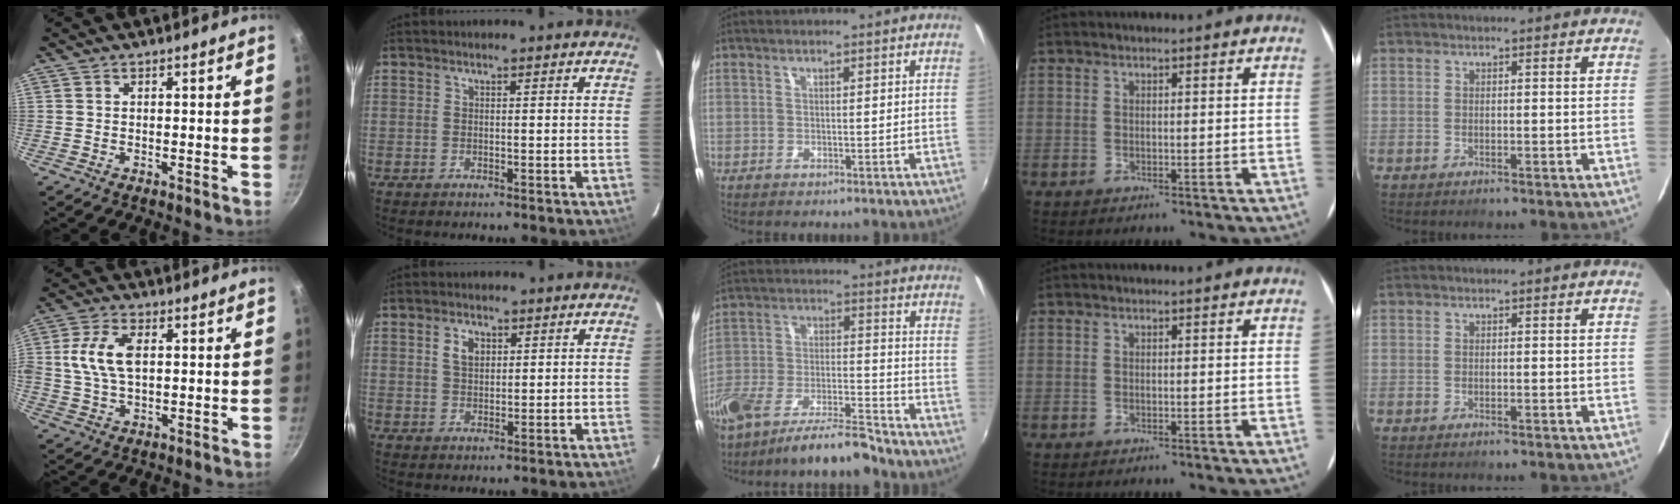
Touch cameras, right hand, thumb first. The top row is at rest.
{"thumb": {"total": 9.2, "force": [1.3, 5.2, 7.4], "torque": [-0.141, 0.012, 0.019]}, "index": {"total": 3.7, "force": [1.4, 2.4, 2.4], "torque": [-0.042, 0.007, 0.027]}, "middle": {"total": 11.0, "force": [-8.9, 2.7, 6.0], "torque": [-0.119, 0.004, -0.159]}}